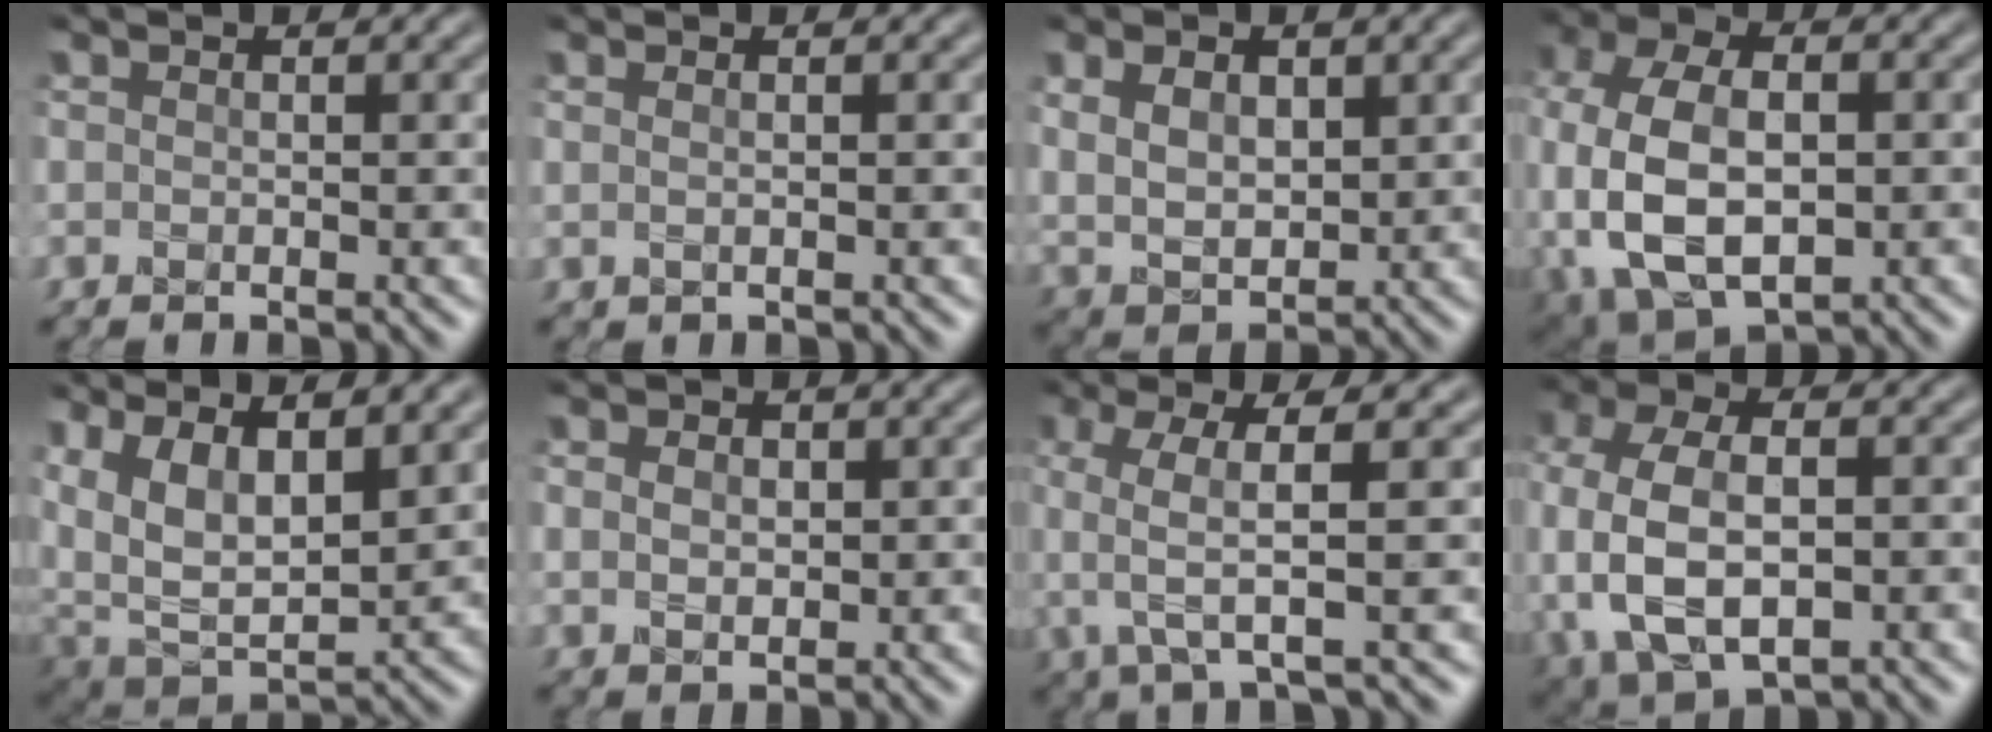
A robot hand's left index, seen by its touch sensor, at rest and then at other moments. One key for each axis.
{"total": 0.8, "fx": 0.3, "fy": 0.3, "fz": 0.6, "tx": -0.003, "ty": -0.005, "tz": -0.002}
{"total": 4.6, "fx": 1.7, "fy": 3.0, "fz": 3.1, "tx": -0.064, "ty": -0.001, "tz": 0.034}
{"total": 11.8, "fx": -2.4, "fy": 7.8, "fz": 8.5, "tx": -0.195, "ty": -0.013, "tz": -0.036}
{"total": 9.0, "fx": 3.5, "fy": 4.8, "fz": 6.8, "tx": -0.136, "ty": -0.008, "tz": 0.062}
{"total": 2.2, "fx": 0.6, "fy": 1.7, "fz": 1.2, "tx": -0.018, "ty": 0.006, "tz": 0.007}
{"total": 4.9, "fx": 0.1, "fy": 1.2, "fz": 4.8, "tx": -0.100, "ty": 0.001, "tz": -0.003}
{"total": 10.3, "fx": -1.8, "fy": 7.0, "fz": 7.4, "tx": -0.184, "ty": -0.010, "tz": -0.027}